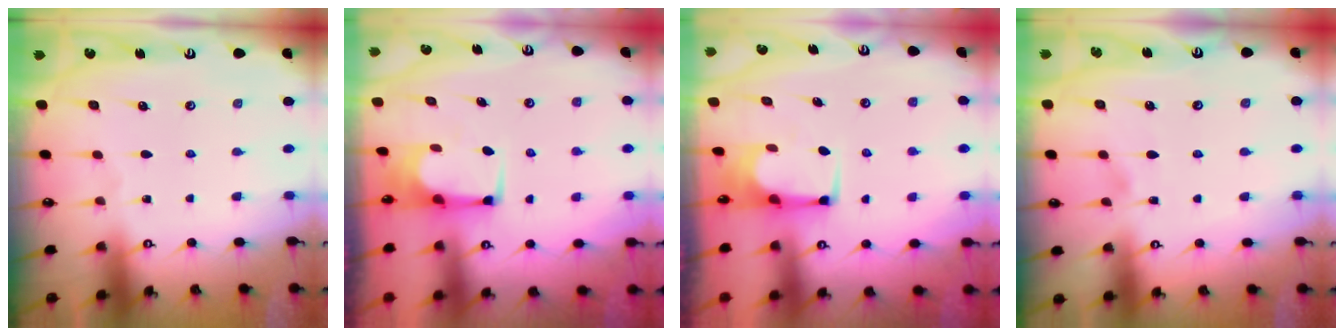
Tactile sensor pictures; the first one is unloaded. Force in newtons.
{"total": 2.1, "press": 2.1, "slide": 0.1}
{"total": 2.1, "press": 2.1, "slide": 0.1}
{"total": 3.9, "press": 3.9, "slide": 0.4}